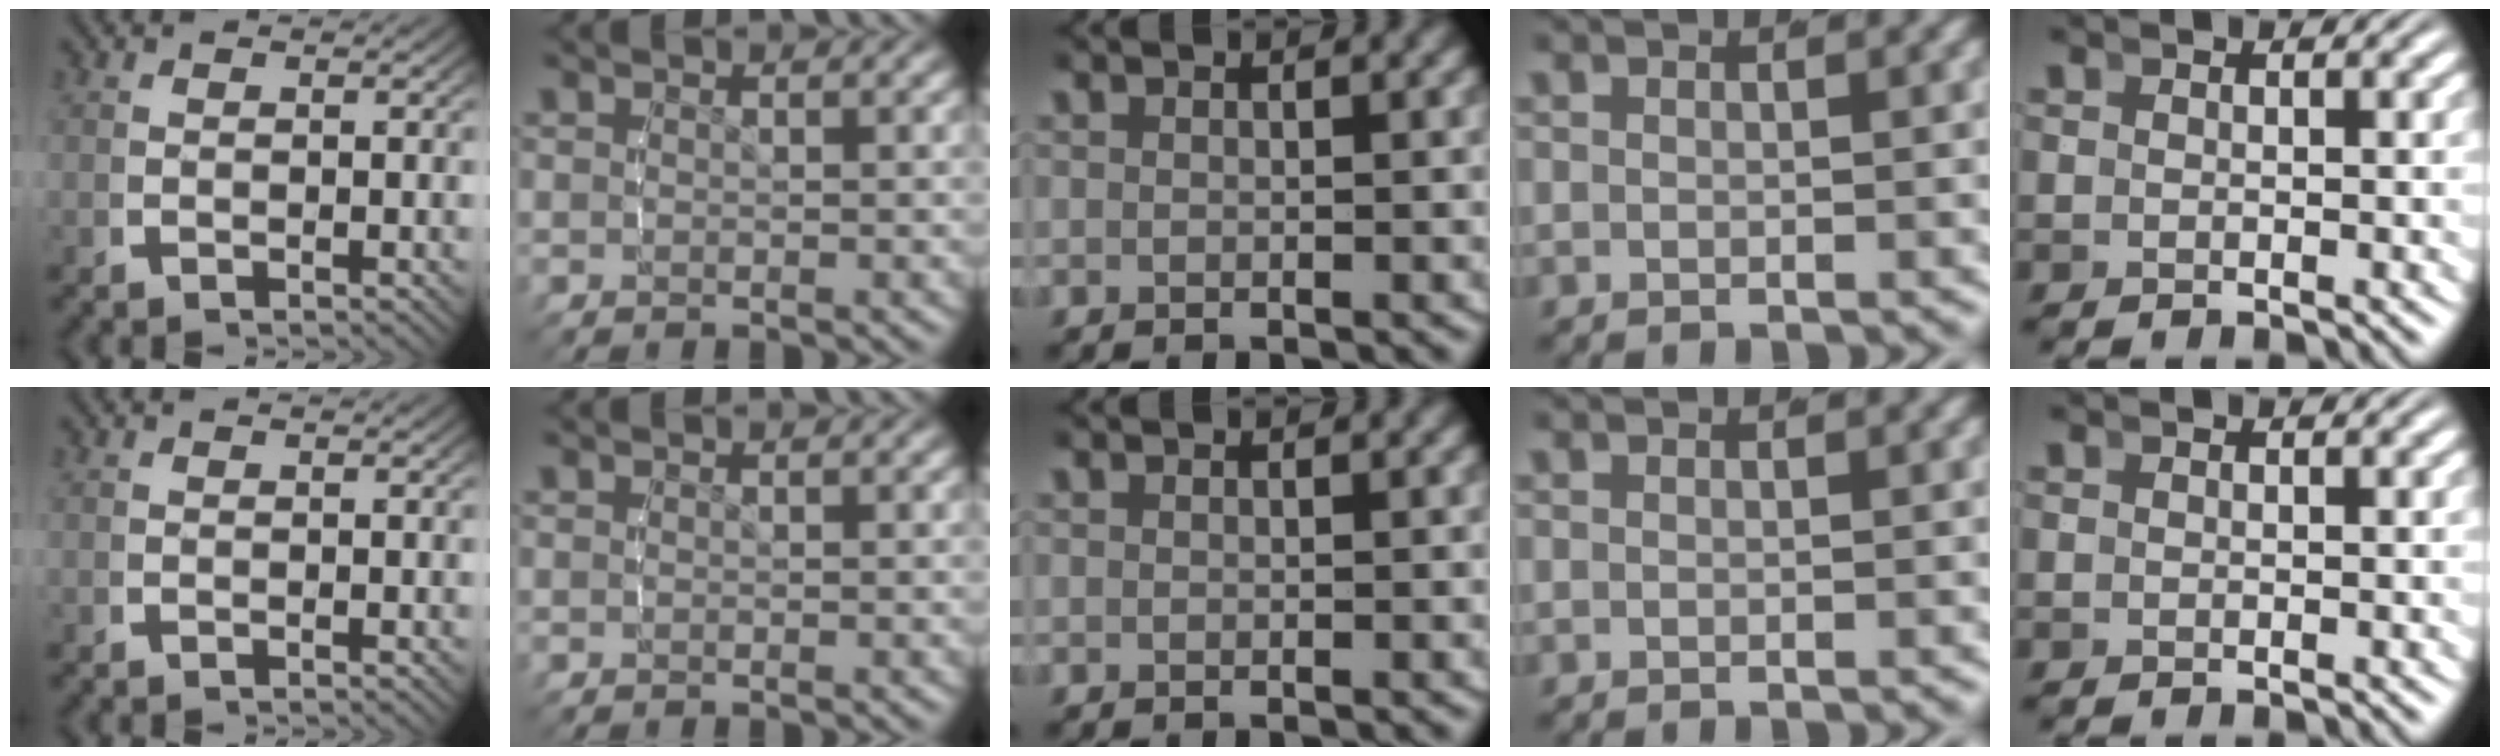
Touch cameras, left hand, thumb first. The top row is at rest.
{}